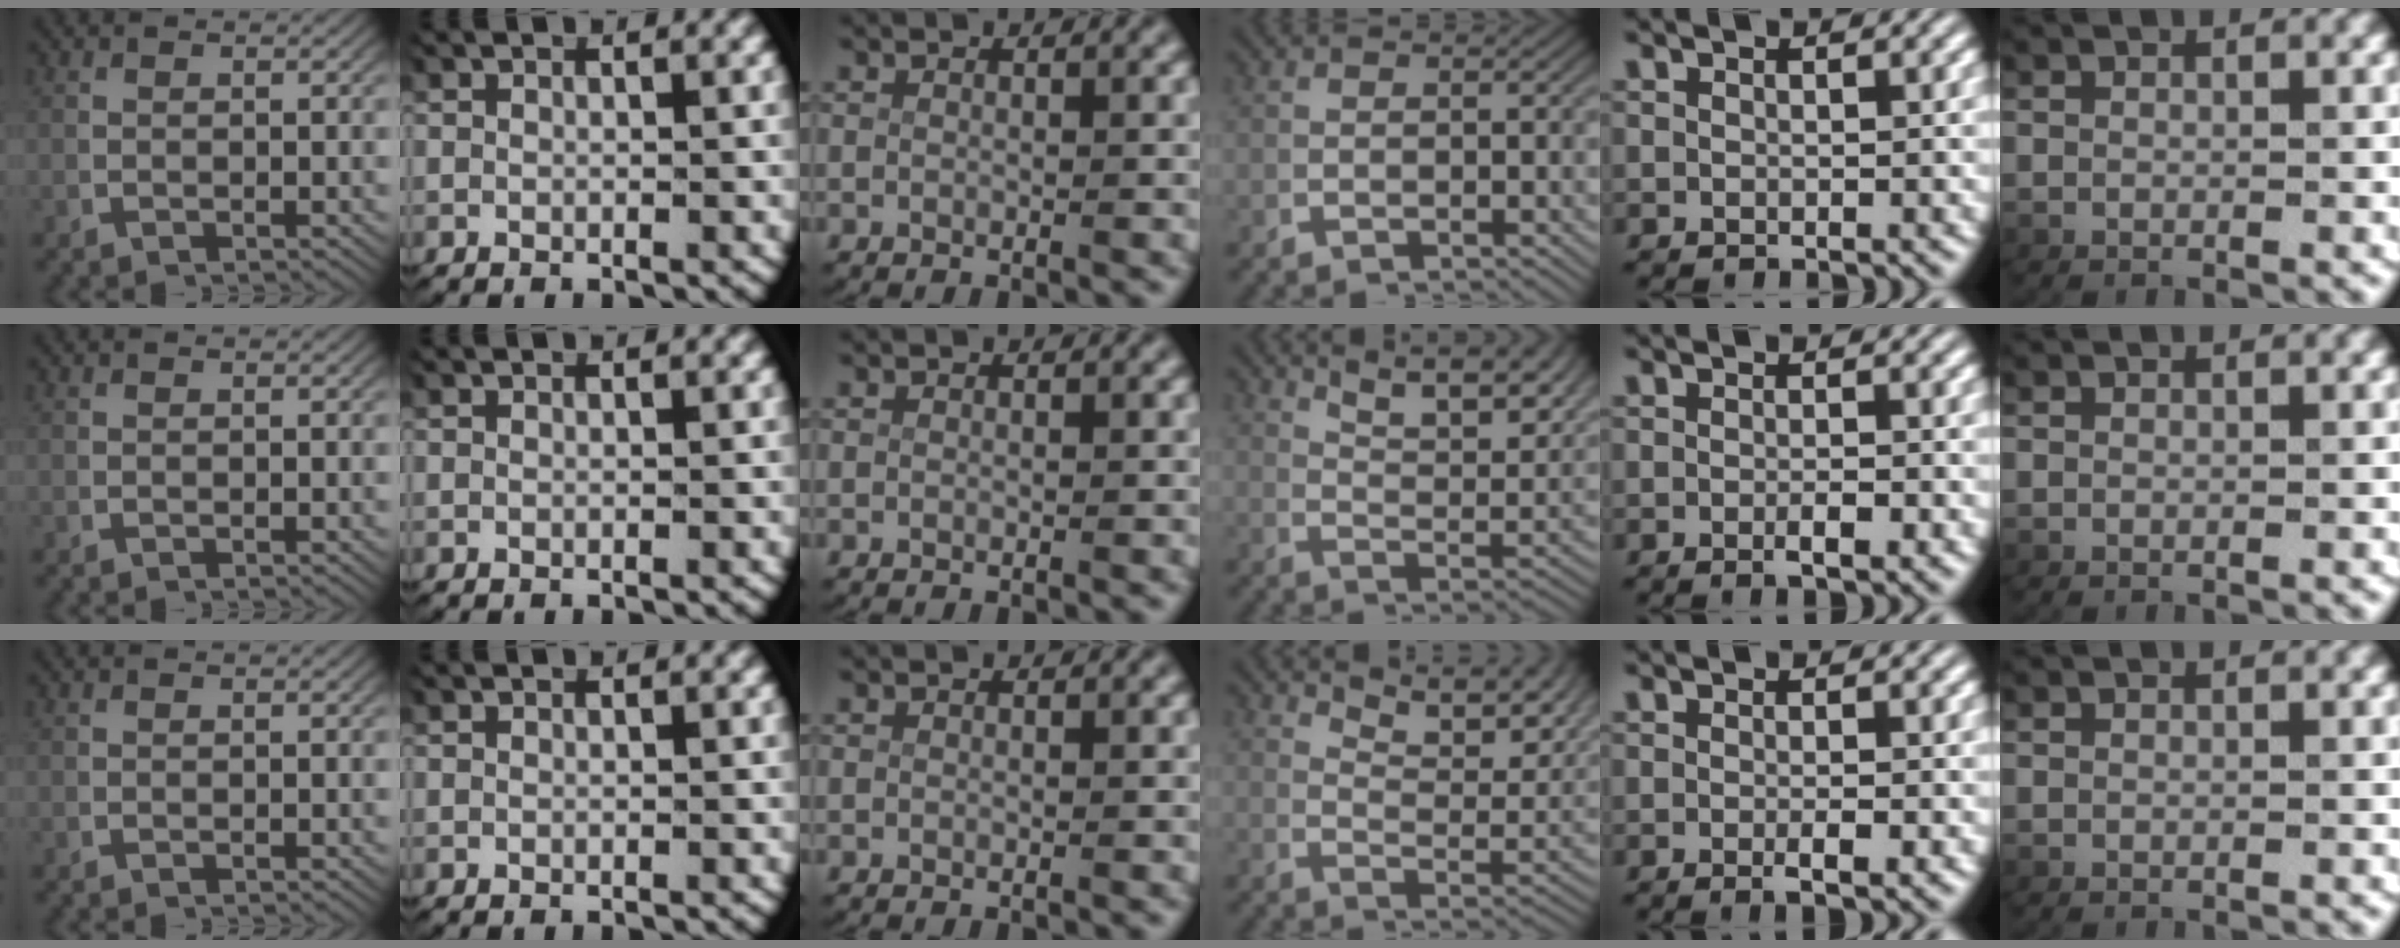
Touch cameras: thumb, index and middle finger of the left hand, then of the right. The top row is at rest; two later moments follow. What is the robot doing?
{"motion": "lift_and_place", "object": "map"}